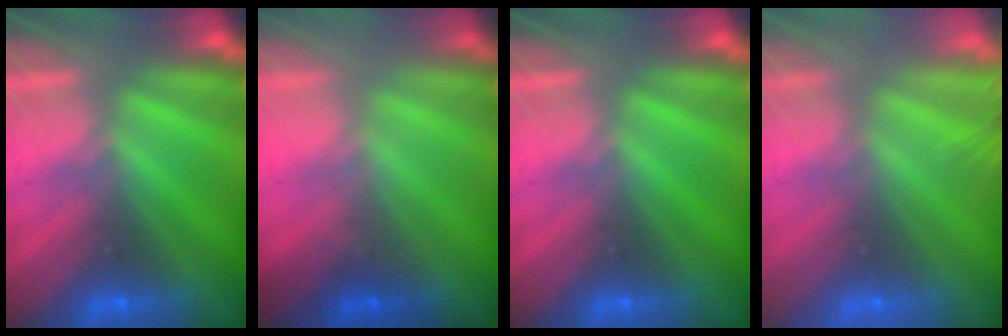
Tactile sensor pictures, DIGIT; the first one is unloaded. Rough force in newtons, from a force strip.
{"total": 1.5}
{"total": 0.0}
{"total": 9.1}